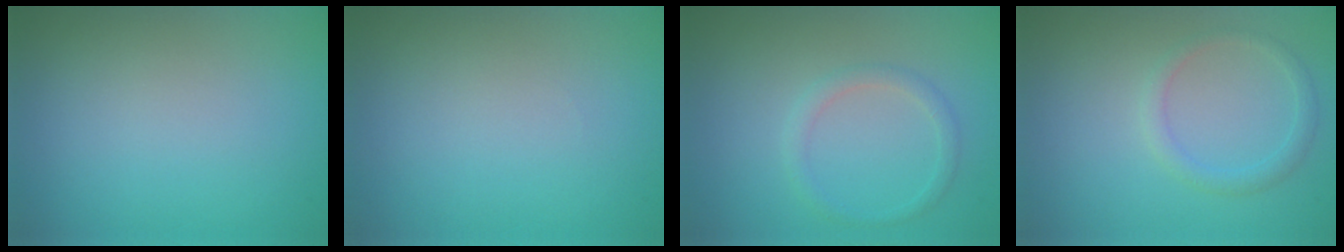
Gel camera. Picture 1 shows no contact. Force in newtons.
{"total": 0.0}
{"total": 1.5, "press": 1.5, "slide": 0.1}
{"total": 1.5, "press": 1.5, "slide": 0.1}